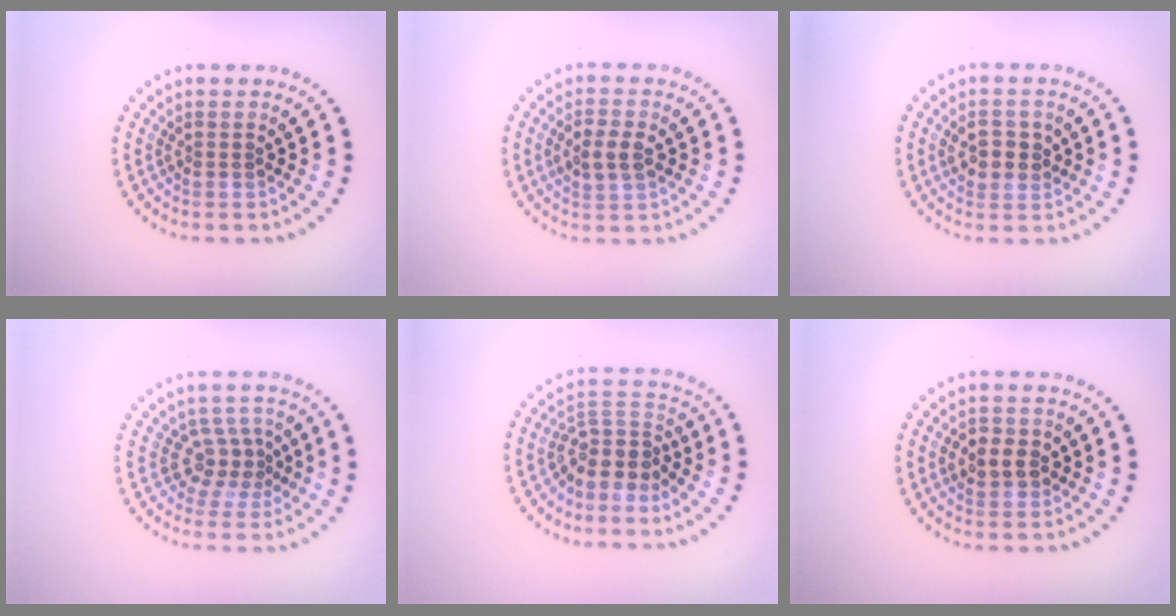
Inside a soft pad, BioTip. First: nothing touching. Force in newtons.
{"total": 2.8, "press": 2.8, "slide": 0.3}
{"total": 2.8, "press": 2.8, "slide": 0.5}
{"total": 2.8, "press": 2.1, "slide": 1.8}
{"total": 3.8, "press": 3.0, "slide": 2.2}
{"total": 2.5, "press": 2.5, "slide": 0.4}